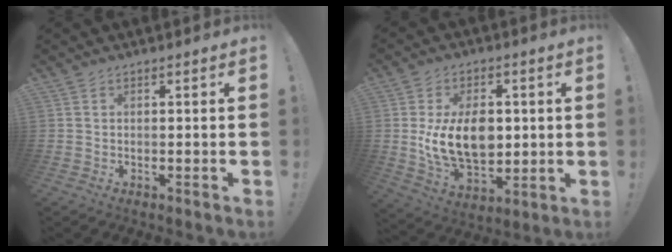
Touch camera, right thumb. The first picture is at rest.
{"total": 15.6, "force": [0.9, 11.1, 10.9], "torque": [-0.177, -0.011, 0.019]}